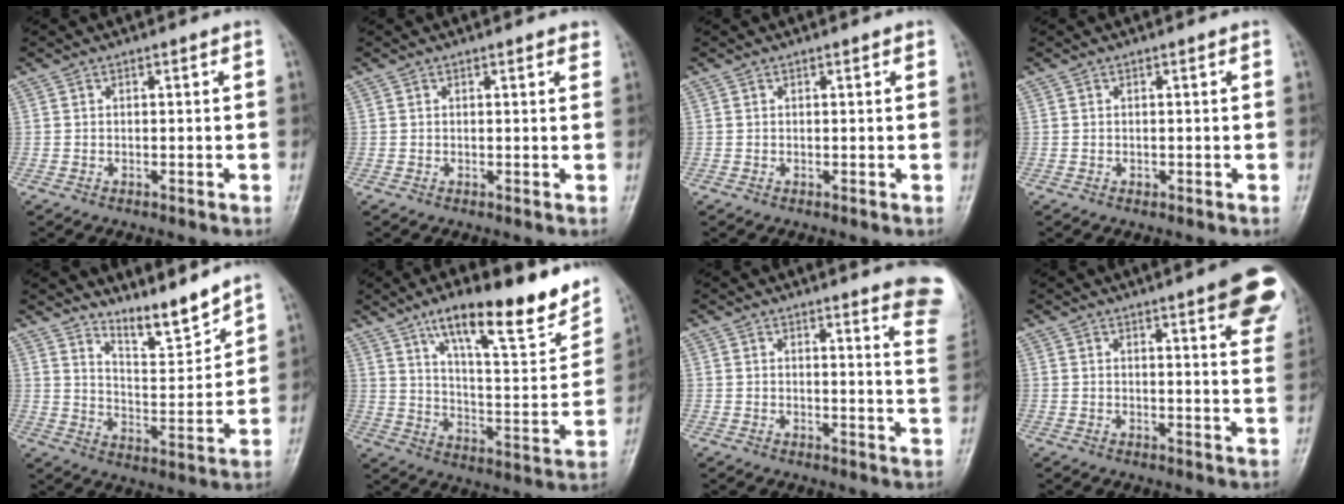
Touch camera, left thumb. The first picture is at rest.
{"total": 1.7, "force": [1.2, 0.6, 1.1], "torque": [-0.008, -0.002, 0.011]}
{"total": 0.8, "force": [0.5, 0.3, 0.6], "torque": [-0.009, 0.000, 0.004]}
{"total": 0.6, "force": [0.0, 0.4, 0.4], "torque": [0.000, 0.001, -0.001]}
{"total": 8.4, "force": [7.7, 0.9, 3.3], "torque": [-0.045, -0.070, 0.140]}
{"total": 22.2, "force": [14.5, 5.8, 15.7], "torque": [-0.198, -0.062, 0.229]}
{"total": 11.5, "force": [9.6, 1.2, 6.2], "torque": [-0.043, -0.069, 0.087]}
{"total": 12.7, "force": [7.2, 2.7, 10.0], "torque": [-0.096, -0.025, 0.075]}